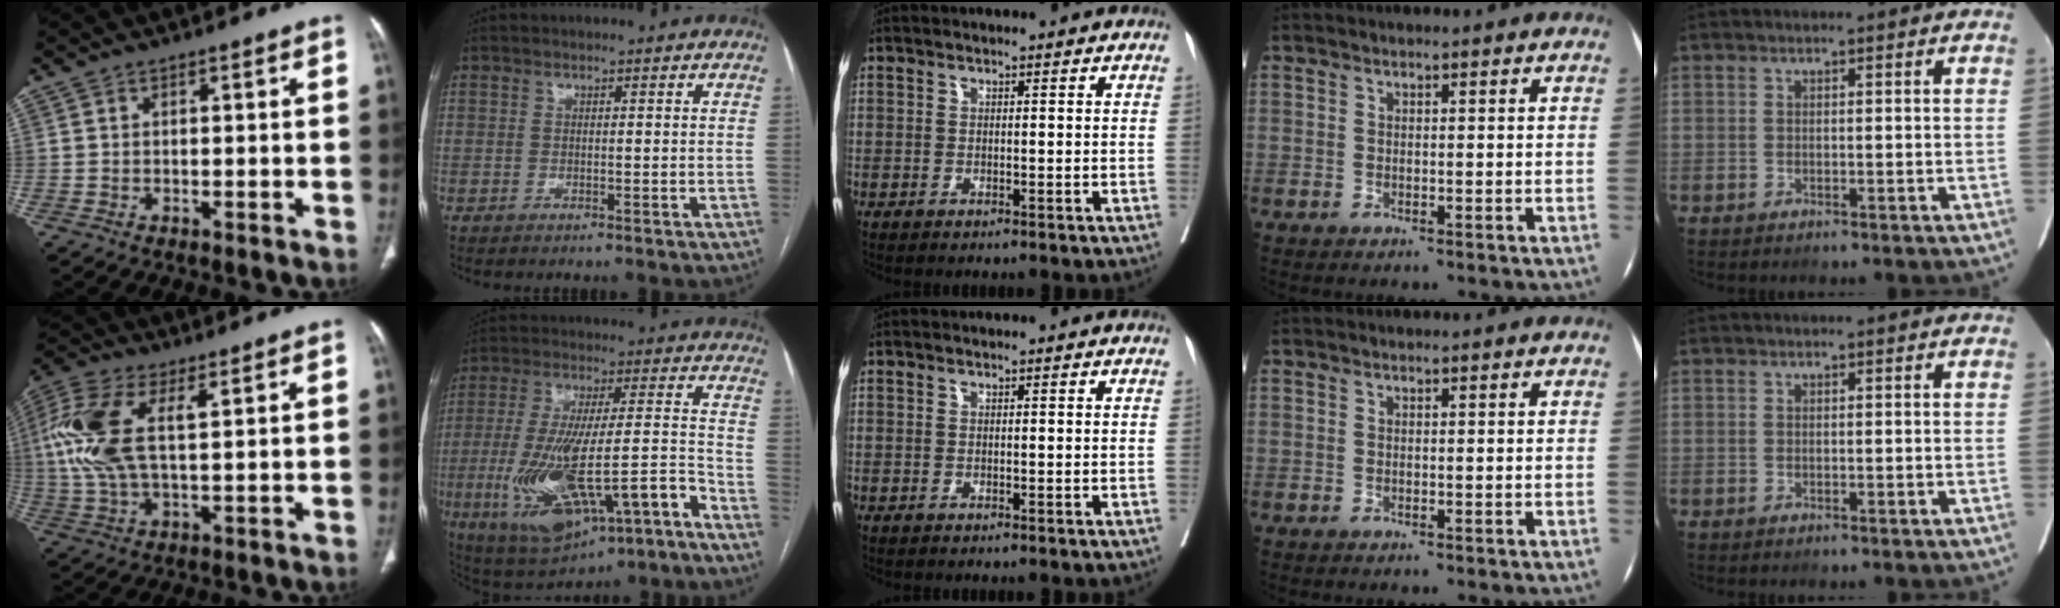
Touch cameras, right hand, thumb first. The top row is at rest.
{"thumb": {"total": 12.8, "force": [3.5, 5.6, 11.0], "torque": [-0.268, 0.007, 0.067]}, "index": {"total": 20.3, "force": [-9.1, 4.7, 17.5], "torque": [-0.326, 0.001, -0.134]}}